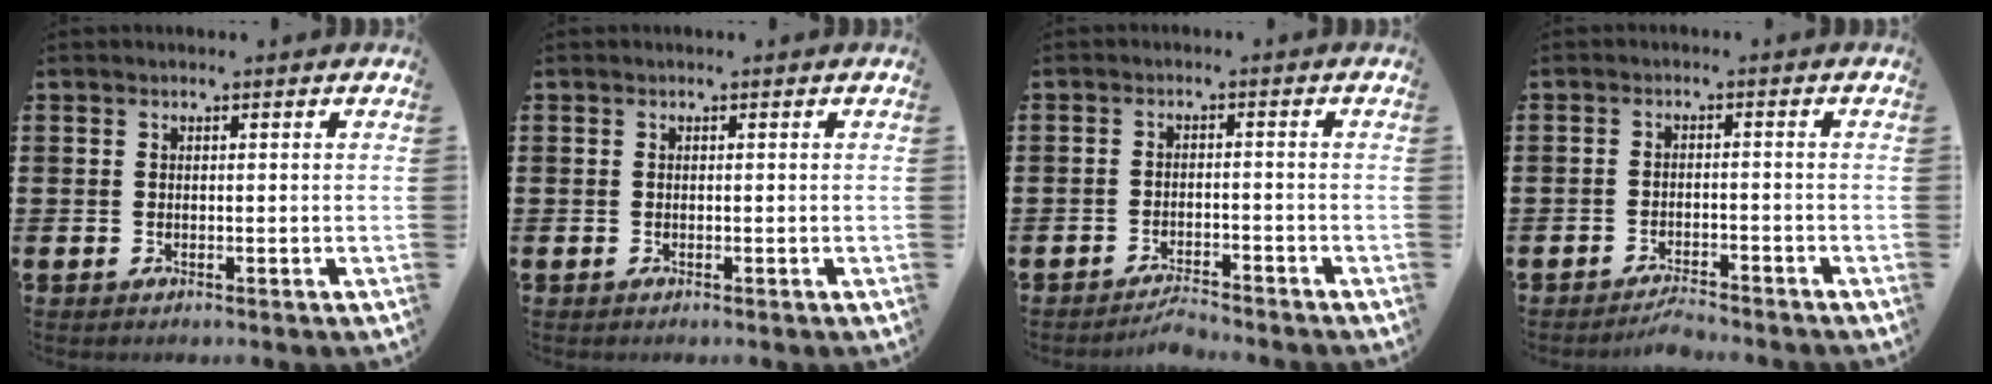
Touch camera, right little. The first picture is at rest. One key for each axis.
{"total": 0.0}
{"total": 2.3, "fx": -2.2, "fy": 0.0, "fz": 0.3, "tx": -0.010, "ty": 0.005, "tz": -0.046}
{"total": 2.2, "fx": -2.2, "fy": 0.0, "fz": 0.4, "tx": -0.011, "ty": 0.007, "tz": -0.044}